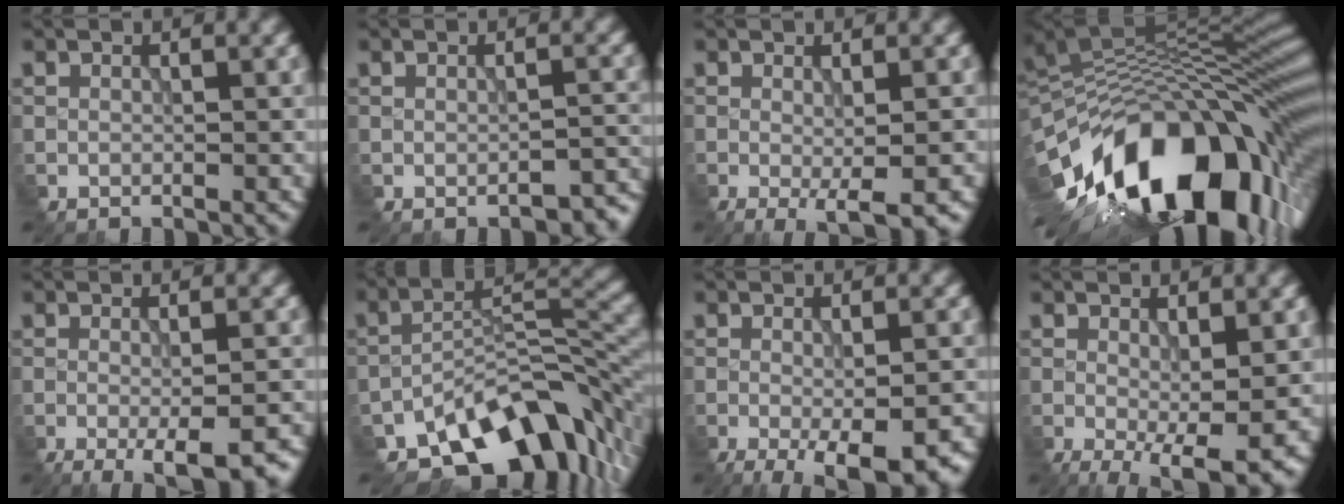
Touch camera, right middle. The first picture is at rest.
{"total": 2.1, "force": [-1.7, 0.5, 1.0], "torque": [-0.015, 0.001, -0.022]}
{"total": 3.3, "force": [-0.9, 0.3, 3.1], "torque": [-0.055, -0.008, -0.012]}
{"total": 17.6, "force": [-7.3, 8.7, 13.4], "torque": [-0.210, 0.005, -0.126]}
{"total": 6.2, "force": [-2.9, 1.6, 5.3], "torque": [-0.076, -0.006, -0.035]}
{"total": 11.2, "force": [-7.6, 4.8, 6.7], "torque": [-0.090, 0.003, -0.142]}
{"total": 7.3, "force": [-3.7, 1.9, 6.0], "torque": [-0.096, -0.012, -0.053]}
{"total": 5.2, "force": [-1.4, 1.3, 4.9], "torque": [-0.079, -0.019, -0.016]}